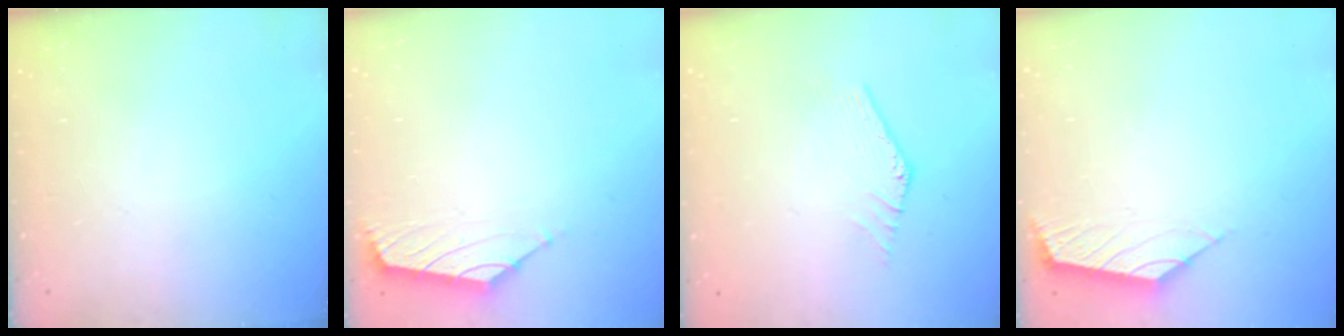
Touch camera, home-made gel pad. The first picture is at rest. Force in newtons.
{"total": 1.7, "press": 1.6, "slide": 0.7}
{"total": 0.7, "press": 0.7, "slide": 0.3}
{"total": 2.4, "press": 2.3, "slide": 0.6}